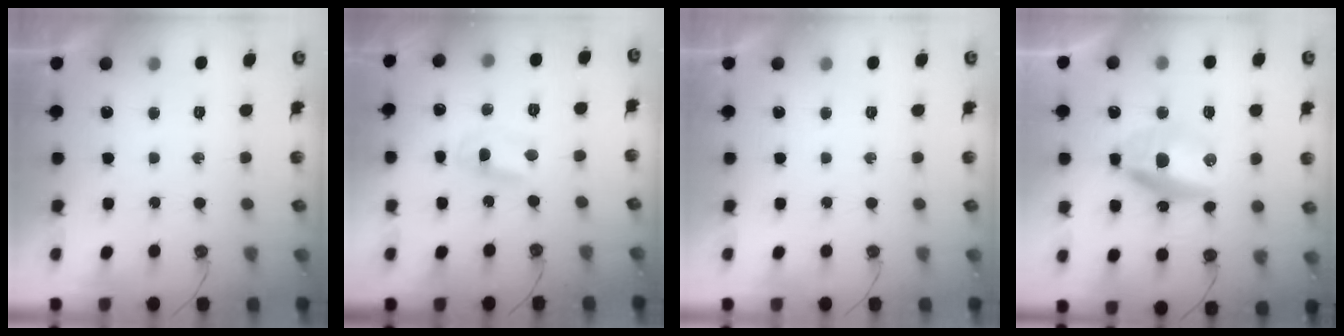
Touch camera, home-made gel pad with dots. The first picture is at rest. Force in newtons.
{"total": 2.7, "press": 2.7, "slide": 0.3}
{"total": 0.0}
{"total": 10.1, "press": 10.0, "slide": 1.6}